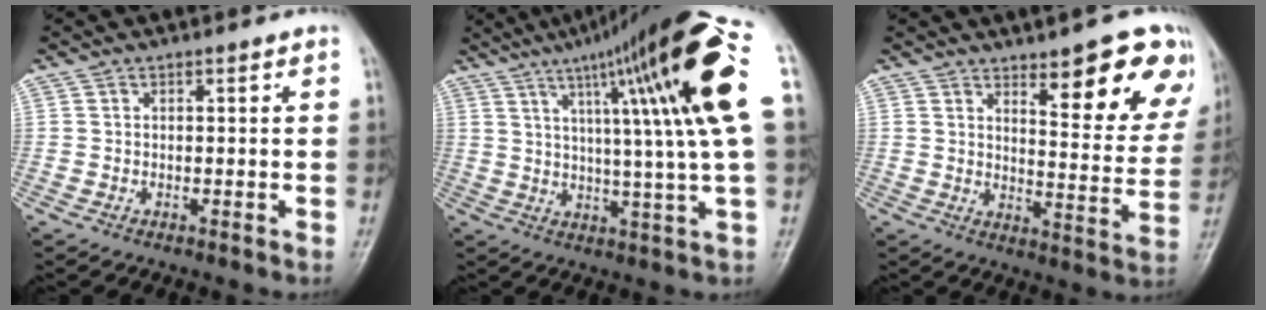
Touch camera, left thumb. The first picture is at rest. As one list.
[{"total": 23.9, "force": [8.7, 1.3, 22.2], "torque": [-0.320, 0.001, 0.123]}, {"total": 15.1, "force": [8.7, 4.9, 11.3], "torque": [-0.089, -0.050, 0.115]}]